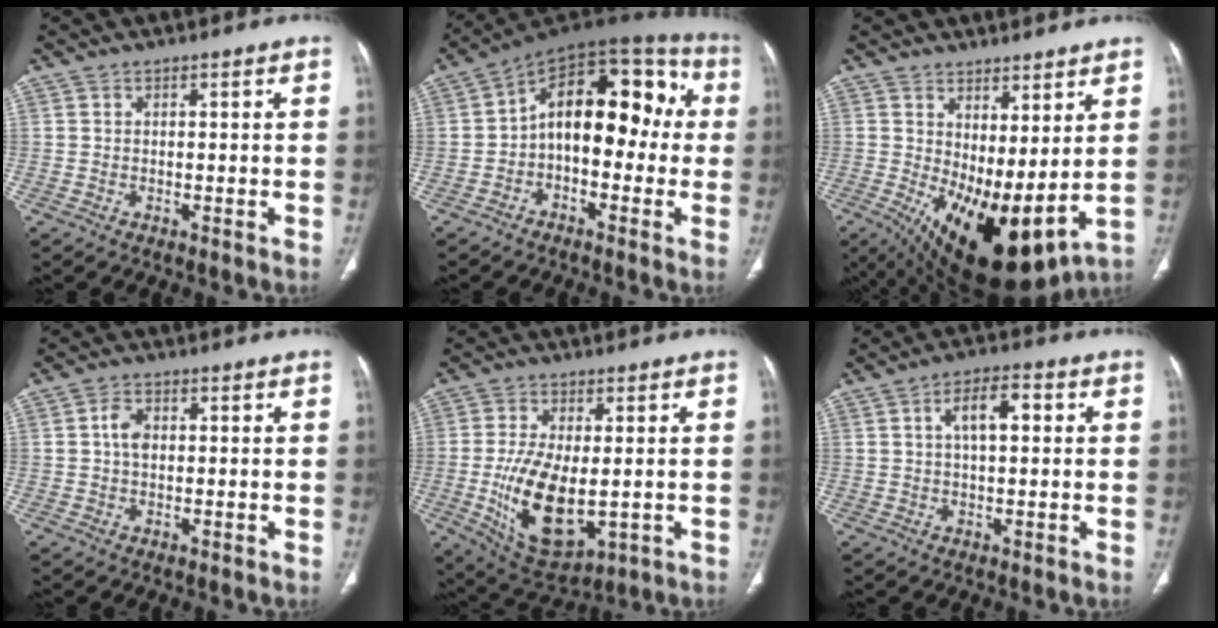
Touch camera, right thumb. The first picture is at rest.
{"total": 17.3, "force": [-0.1, 10.1, 14.0], "torque": [-0.160, 0.058, -0.017]}
{"total": 16.0, "force": [1.4, 6.6, 14.5], "torque": [-0.246, -0.032, 0.046]}
{"total": 3.2, "force": [0.4, 2.1, 2.4], "torque": [-0.047, 0.006, 0.003]}
{"total": 14.3, "force": [-2.1, 7.1, 12.3], "torque": [-0.220, -0.018, -0.014]}
{"total": 6.7, "force": [1.5, 3.0, 5.7], "torque": [-0.094, 0.014, 0.022]}